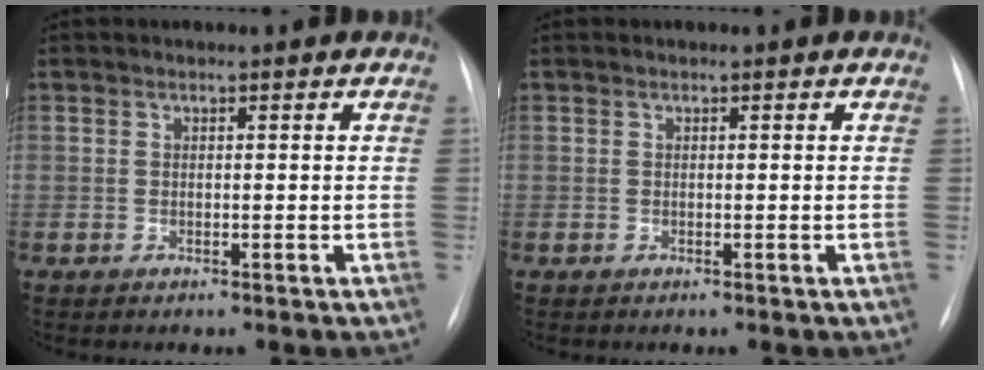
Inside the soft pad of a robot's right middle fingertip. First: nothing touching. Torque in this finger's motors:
{"motor_torque": [-0.06, -0.05, 0.00, 0.01]}